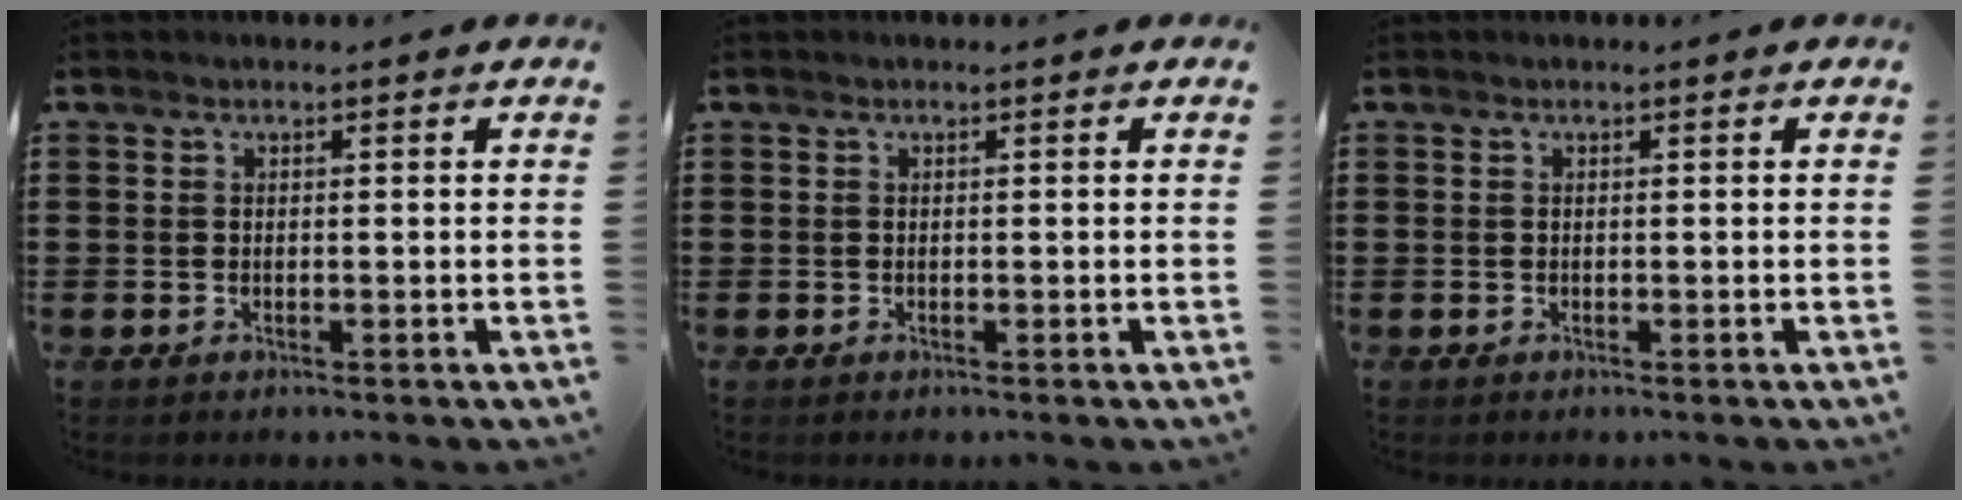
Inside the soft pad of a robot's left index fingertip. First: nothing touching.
{"total": 0.0}
{"total": 0.0}